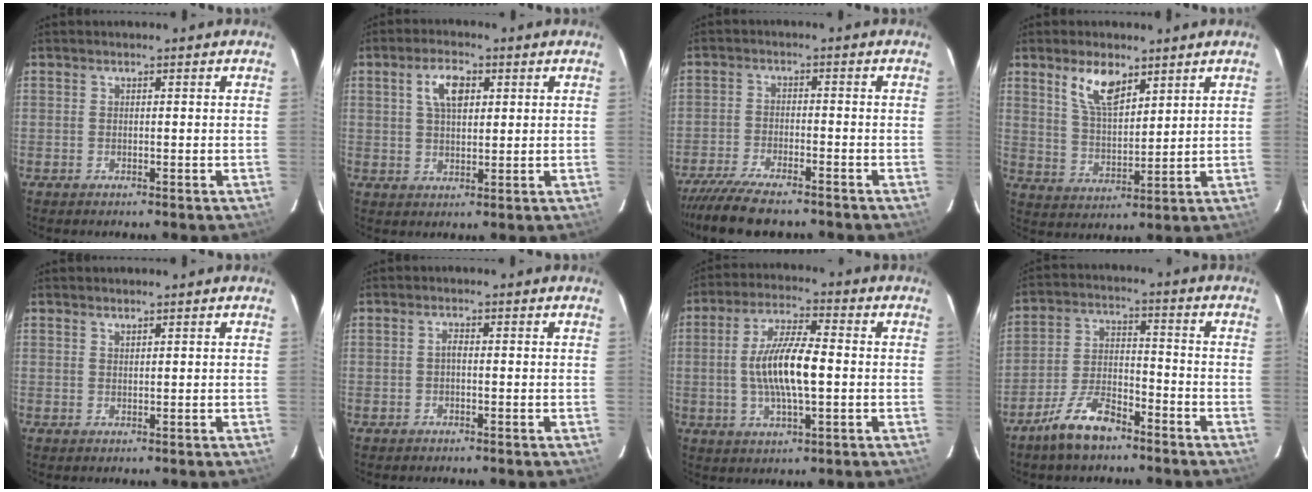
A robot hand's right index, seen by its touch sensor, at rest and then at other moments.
{"total": 6.1, "force": [2.5, 2.6, 4.9], "torque": [-0.090, 0.010, 0.046]}
{"total": 11.6, "force": [-9.9, 2.5, 5.4], "torque": [-0.127, -0.029, -0.169]}
{"total": 8.5, "force": [5.3, 3.6, 5.6], "torque": [-0.102, 0.005, 0.107]}
{"total": 0.8, "force": [0.8, 0.2, 0.2], "torque": [-0.005, 0.001, 0.015]}
{"total": 0.9, "force": [-0.3, 0.4, 0.8], "torque": [-0.014, 0.006, -0.007]}
{"total": 11.4, "force": [-0.6, 3.0, 10.9], "torque": [-0.213, 0.004, -0.010]}
{"total": 9.6, "force": [-7.1, 3.4, 5.4], "torque": [-0.119, 0.004, -0.130]}